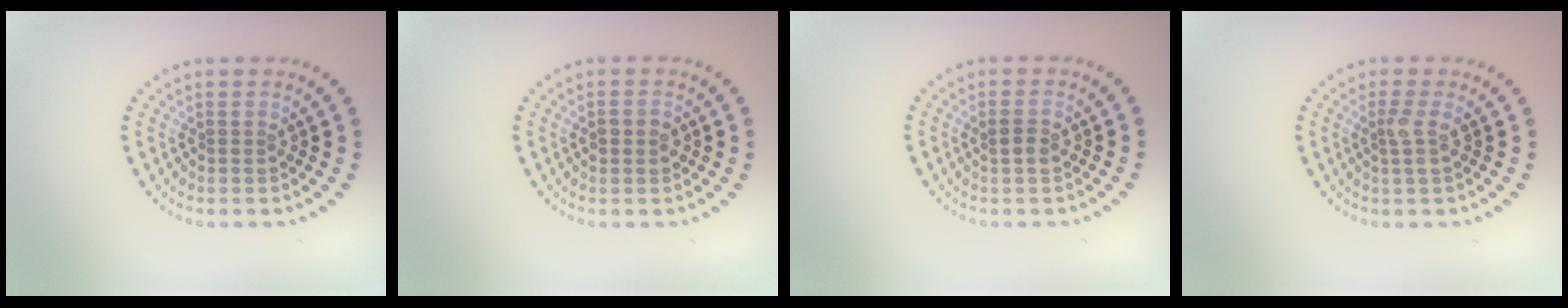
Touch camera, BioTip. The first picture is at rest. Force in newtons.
{"total": 1.7, "press": 1.7, "slide": 0.1}
{"total": 1.3, "press": 1.2, "slide": 0.4}
{"total": 1.5, "press": 1.3, "slide": 0.8}